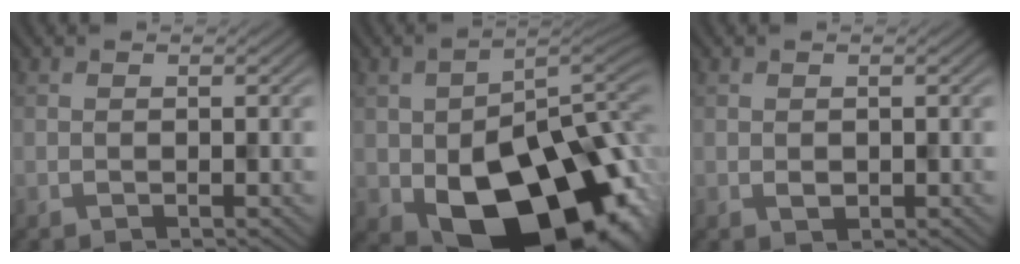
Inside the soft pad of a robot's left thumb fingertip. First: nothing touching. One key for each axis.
{"total": 19.6, "fx": -6.5, "fy": 11.7, "fz": 14.3, "tx": -0.212, "ty": -0.056, "tz": -0.073}
{"total": 1.5, "fx": -0.2, "fy": 1.4, "fz": 0.6, "tx": -0.012, "ty": -0.002, "tz": 0.004}